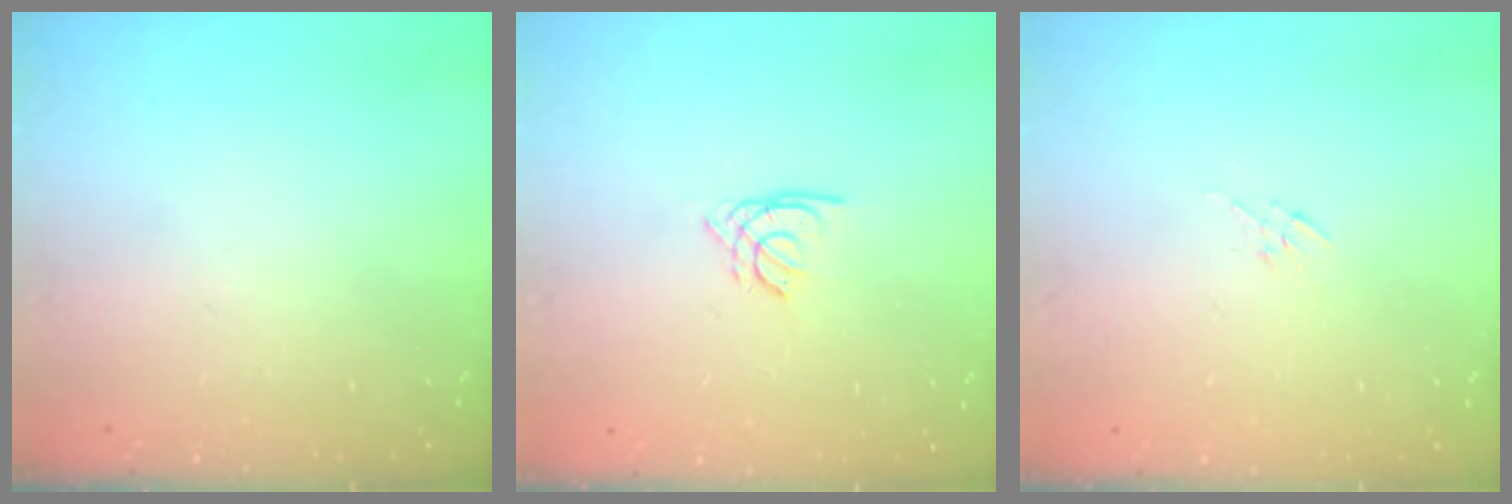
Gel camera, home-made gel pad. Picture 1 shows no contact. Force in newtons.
{"total": 1.4, "press": 1.4, "slide": 0.3}
{"total": 2.7, "press": 2.7, "slide": 0.5}